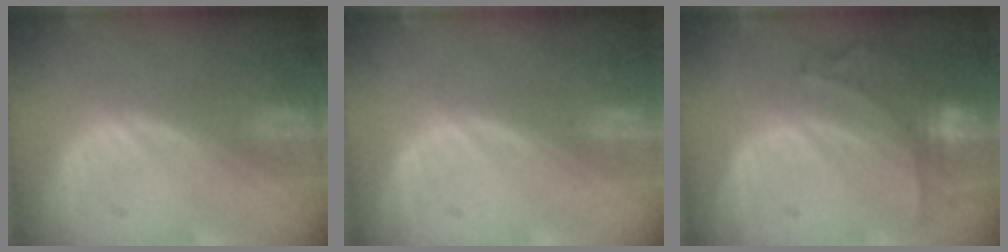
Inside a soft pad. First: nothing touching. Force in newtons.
{"total": 0.0}
{"total": 6.5, "press": 6.2, "slide": 2.0}